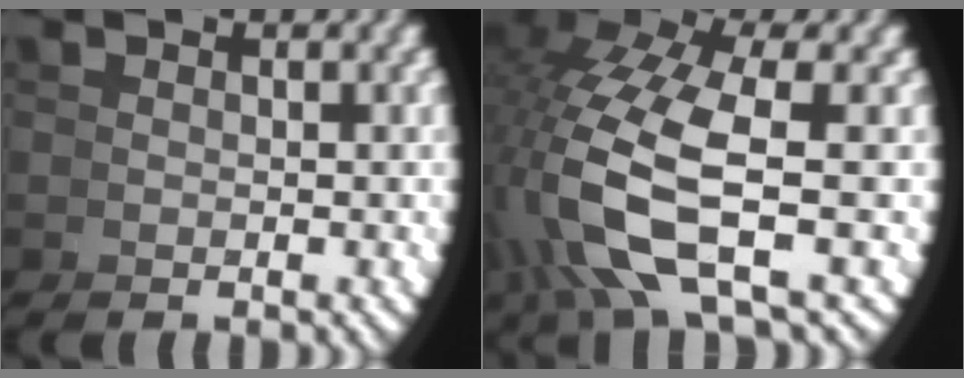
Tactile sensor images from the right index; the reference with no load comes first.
{"total": 7.4, "force": [0.2, 3.3, 6.6], "torque": [-0.169, -0.030, 0.025]}